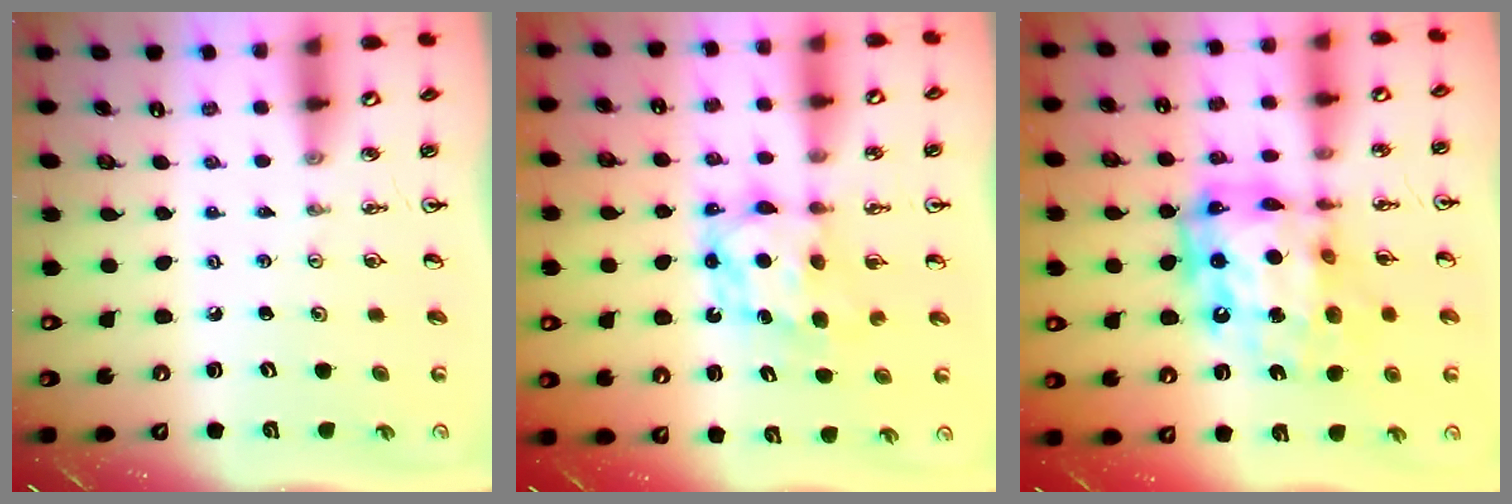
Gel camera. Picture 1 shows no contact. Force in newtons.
{"total": 7.1, "press": 7.0, "slide": 0.4}
{"total": 19.3, "press": 19.1, "slide": 2.7}